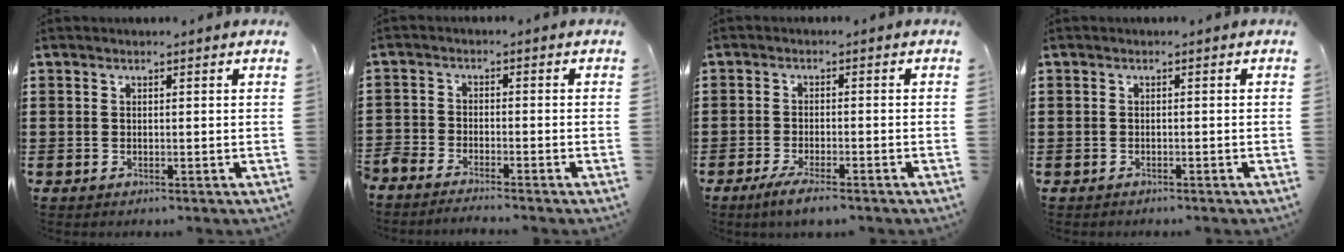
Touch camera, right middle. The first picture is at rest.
{"total": 2.9, "force": [-2.9, 0.3, 0.0], "torque": [-0.014, -0.001, -0.064]}
{"total": 3.2, "force": [-2.6, 0.2, 2.0], "torque": [-0.040, -0.004, -0.048]}
{"total": 0.8, "force": [-0.6, 0.4, -0.1], "torque": [0.001, 0.001, -0.014]}